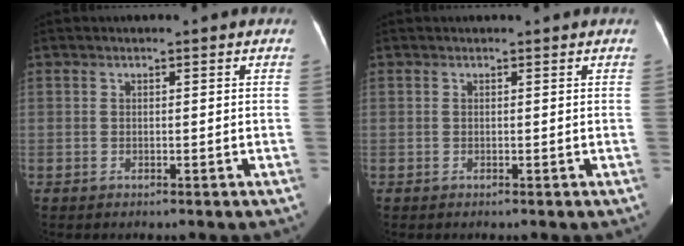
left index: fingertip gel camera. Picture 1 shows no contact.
{"total": 1.2, "force": [1.1, -0.1, 0.4], "torque": [-0.008, 0.016, 0.019]}